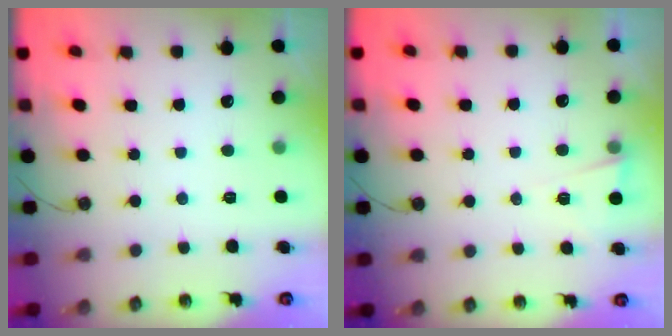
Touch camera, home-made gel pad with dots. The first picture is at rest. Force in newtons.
{"total": 2.9, "press": 2.7, "slide": 1.1}